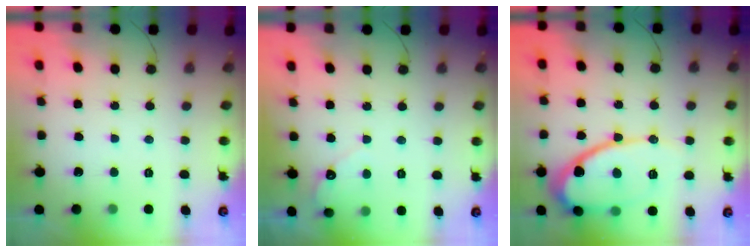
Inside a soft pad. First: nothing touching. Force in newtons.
{"total": 3.4, "press": 3.4, "slide": 0.2}
{"total": 12.9, "press": 12.8, "slide": 1.5}